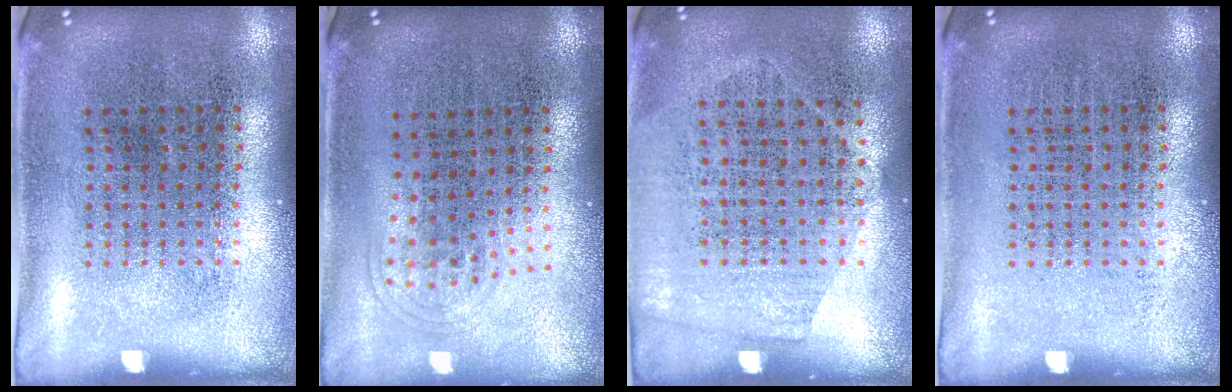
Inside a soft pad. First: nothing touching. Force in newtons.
{"total": 1.0, "press": 0.7, "slide": 0.8}
{"total": 1.4, "press": 1.2, "slide": 0.7}
{"total": 0.0}